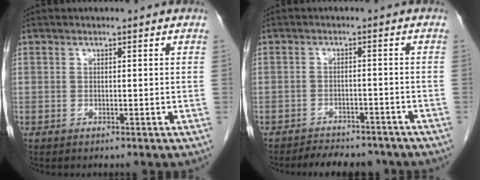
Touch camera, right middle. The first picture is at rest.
{"total": 8.4, "force": [-7.7, 2.7, 2.3], "torque": [-0.030, 0.001, -0.096]}